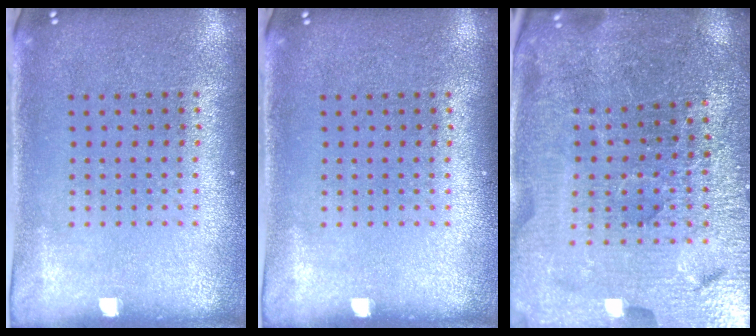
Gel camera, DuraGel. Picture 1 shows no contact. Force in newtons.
{"total": 0.0}
{"total": 4.8, "press": 4.6, "slide": 1.3}